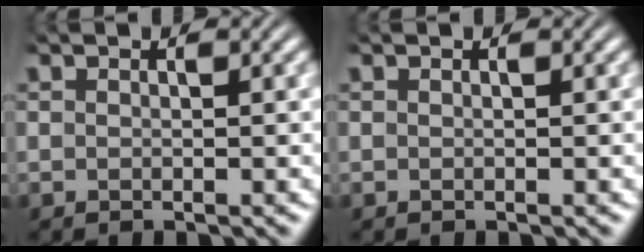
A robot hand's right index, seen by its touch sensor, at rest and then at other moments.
{"total": 0.0}